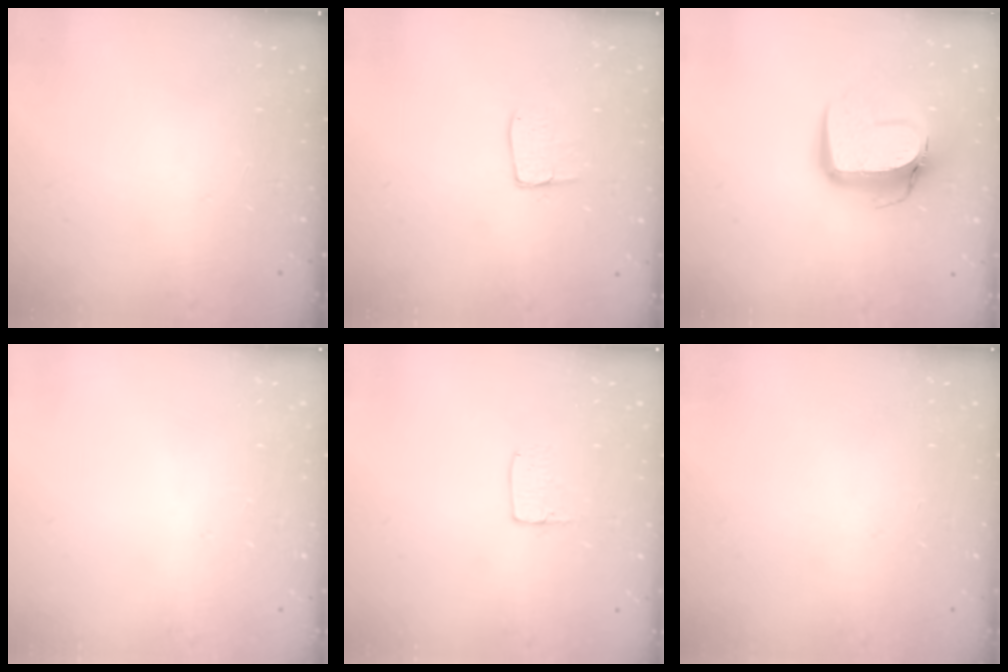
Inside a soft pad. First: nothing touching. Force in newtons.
{"total": 5.3, "press": 5.3, "slide": 0.4}
{"total": 12.5, "press": 12.4, "slide": 1.2}
{"total": 0.0}
{"total": 4.1, "press": 4.1, "slide": 0.3}
{"total": 0.0}